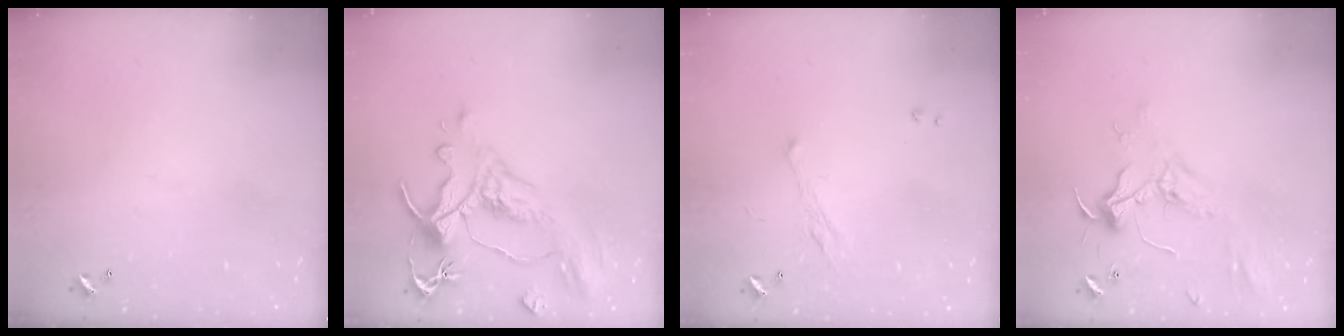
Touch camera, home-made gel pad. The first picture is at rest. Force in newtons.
{"total": 1.6, "press": 0.7, "slide": 1.4}
{"total": 2.3, "press": 2.1, "slide": 0.8}
{"total": 2.4, "press": 2.3, "slide": 0.8}